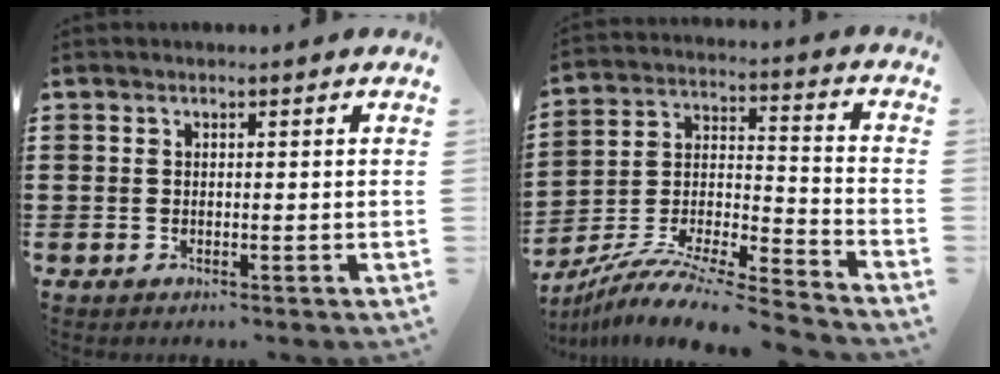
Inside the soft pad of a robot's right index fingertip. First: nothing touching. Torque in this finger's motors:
{"motor_torque": [0.79, 0.70, 0.55, 0.21]}